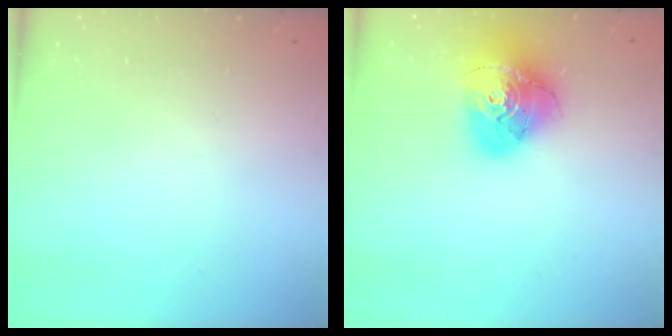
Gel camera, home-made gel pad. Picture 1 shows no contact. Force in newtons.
{"total": 18.4, "press": 18.3, "slide": 2.1}